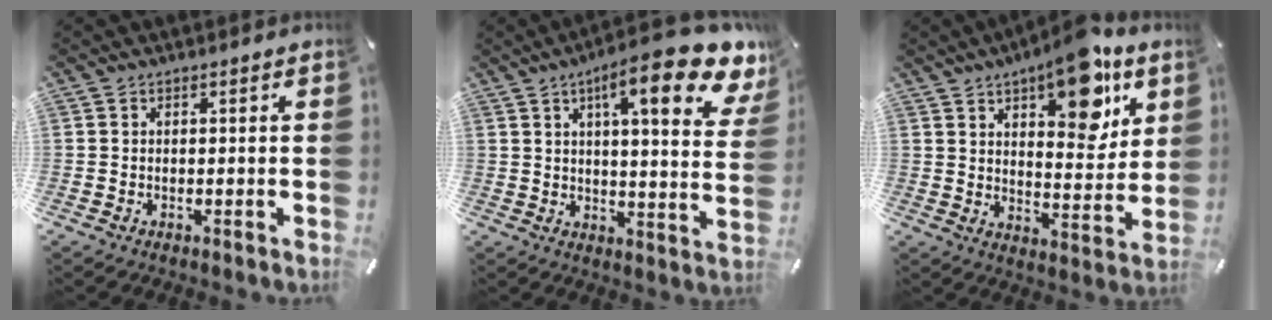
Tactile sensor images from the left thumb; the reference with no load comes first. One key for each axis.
{"total": 18.0, "fx": 10.0, "fy": 4.3, "fz": 14.4, "tx": -0.220, "ty": -0.050, "tz": 0.151}
{"total": 15.6, "fx": 9.4, "fy": 6.7, "fz": 10.5, "tx": -0.133, "ty": -0.055, "tz": 0.155}